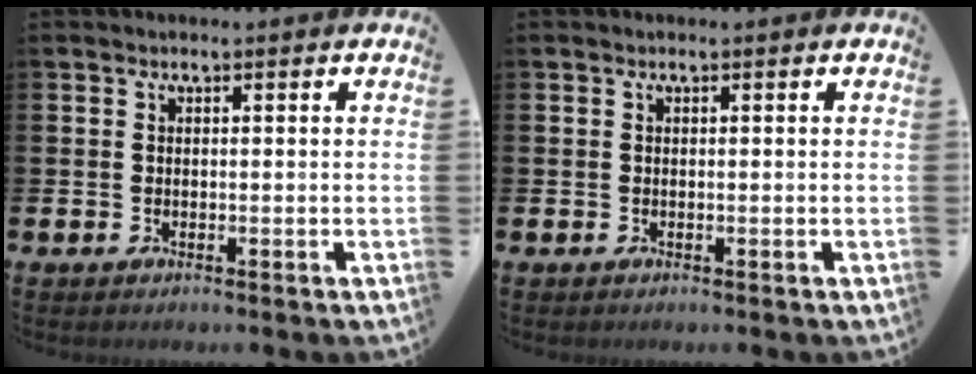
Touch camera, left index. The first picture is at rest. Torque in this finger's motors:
{"motor_torque": [0.00, 0.01, 0.00, 0.00]}